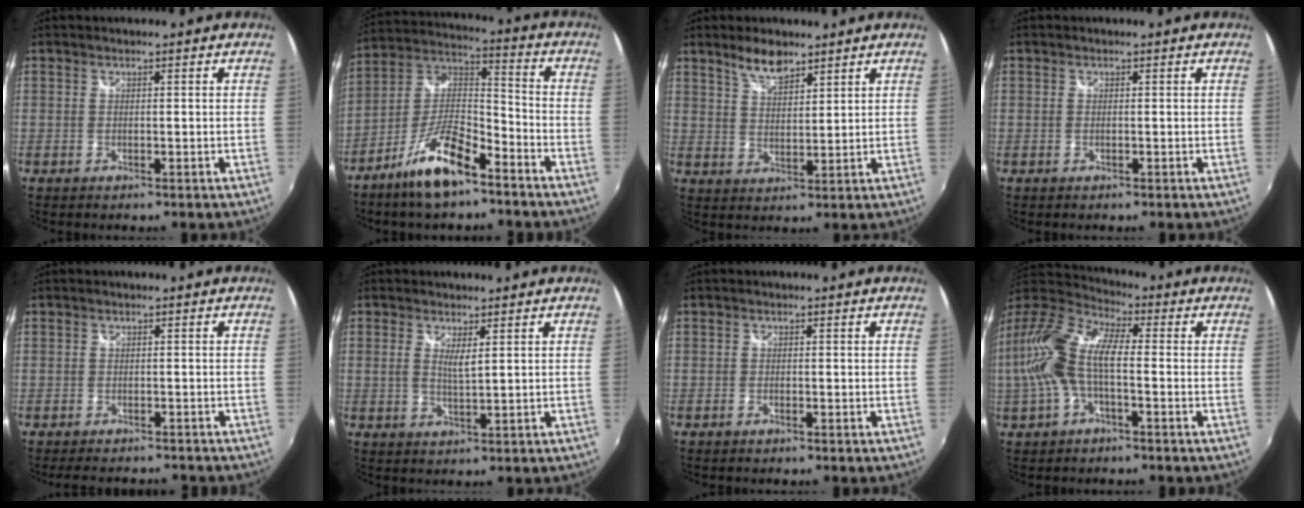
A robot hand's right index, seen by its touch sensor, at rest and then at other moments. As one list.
[{"total": 13.0, "force": [-8.6, 3.8, 9.0], "torque": [-0.193, 0.006, -0.158]}, {"total": 5.5, "force": [4.3, 1.9, 2.8], "torque": [-0.046, 0.002, 0.081]}, {"total": 0.0}, {"total": 5.9, "force": [-5.0, 2.4, 2.1], "torque": [-0.041, -0.007, -0.074]}, {"total": 2.6, "force": [1.1, 0.5, 2.3], "torque": [-0.043, -0.005, 0.017]}, {"total": 0.6, "force": [-0.5, 0.2, 0.1], "torque": [-0.003, -0.003, -0.012]}, {"total": 14.5, "force": [-0.9, 6.2, 13.1], "torque": [-0.261, 0.013, -0.024]}]